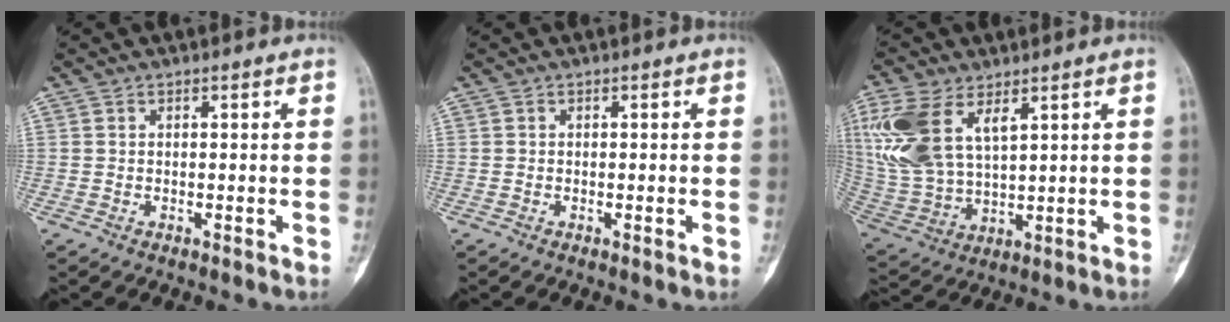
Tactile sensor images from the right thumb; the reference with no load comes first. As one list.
[{"total": 0.8, "force": [-0.2, 0.0, 0.7], "torque": [-0.012, -0.001, -0.002]}, {"total": 15.5, "force": [6.9, 8.4, 11.1], "torque": [-0.238, -0.013, 0.151]}]